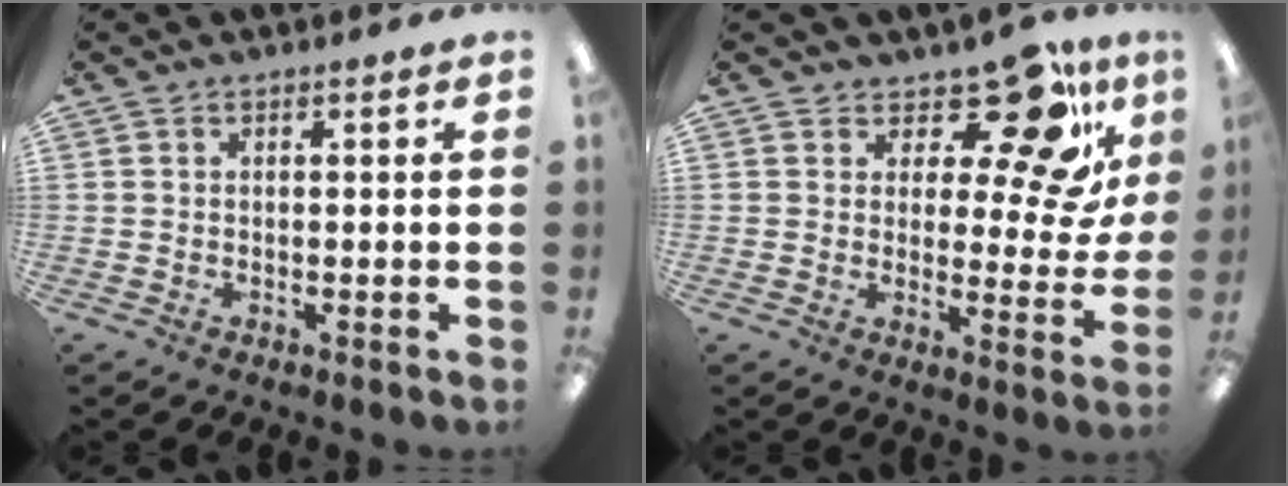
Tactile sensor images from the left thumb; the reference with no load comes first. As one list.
[{"total": 14.3, "force": [10.3, 4.9, 8.6], "torque": [-0.130, -0.079, 0.175]}]